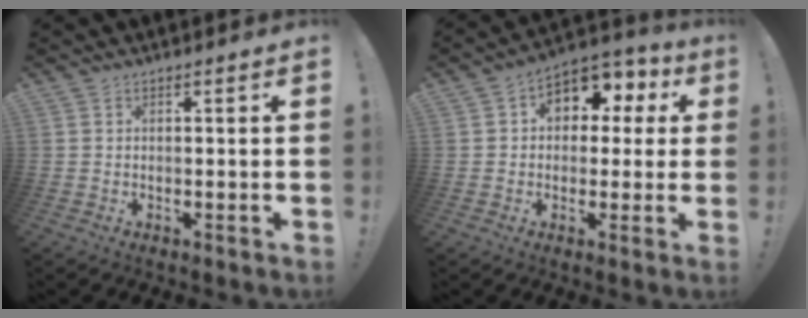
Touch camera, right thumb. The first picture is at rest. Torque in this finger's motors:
{"motor_torque": [1.25, 2.32, 0.08, 0.13, 0.04]}